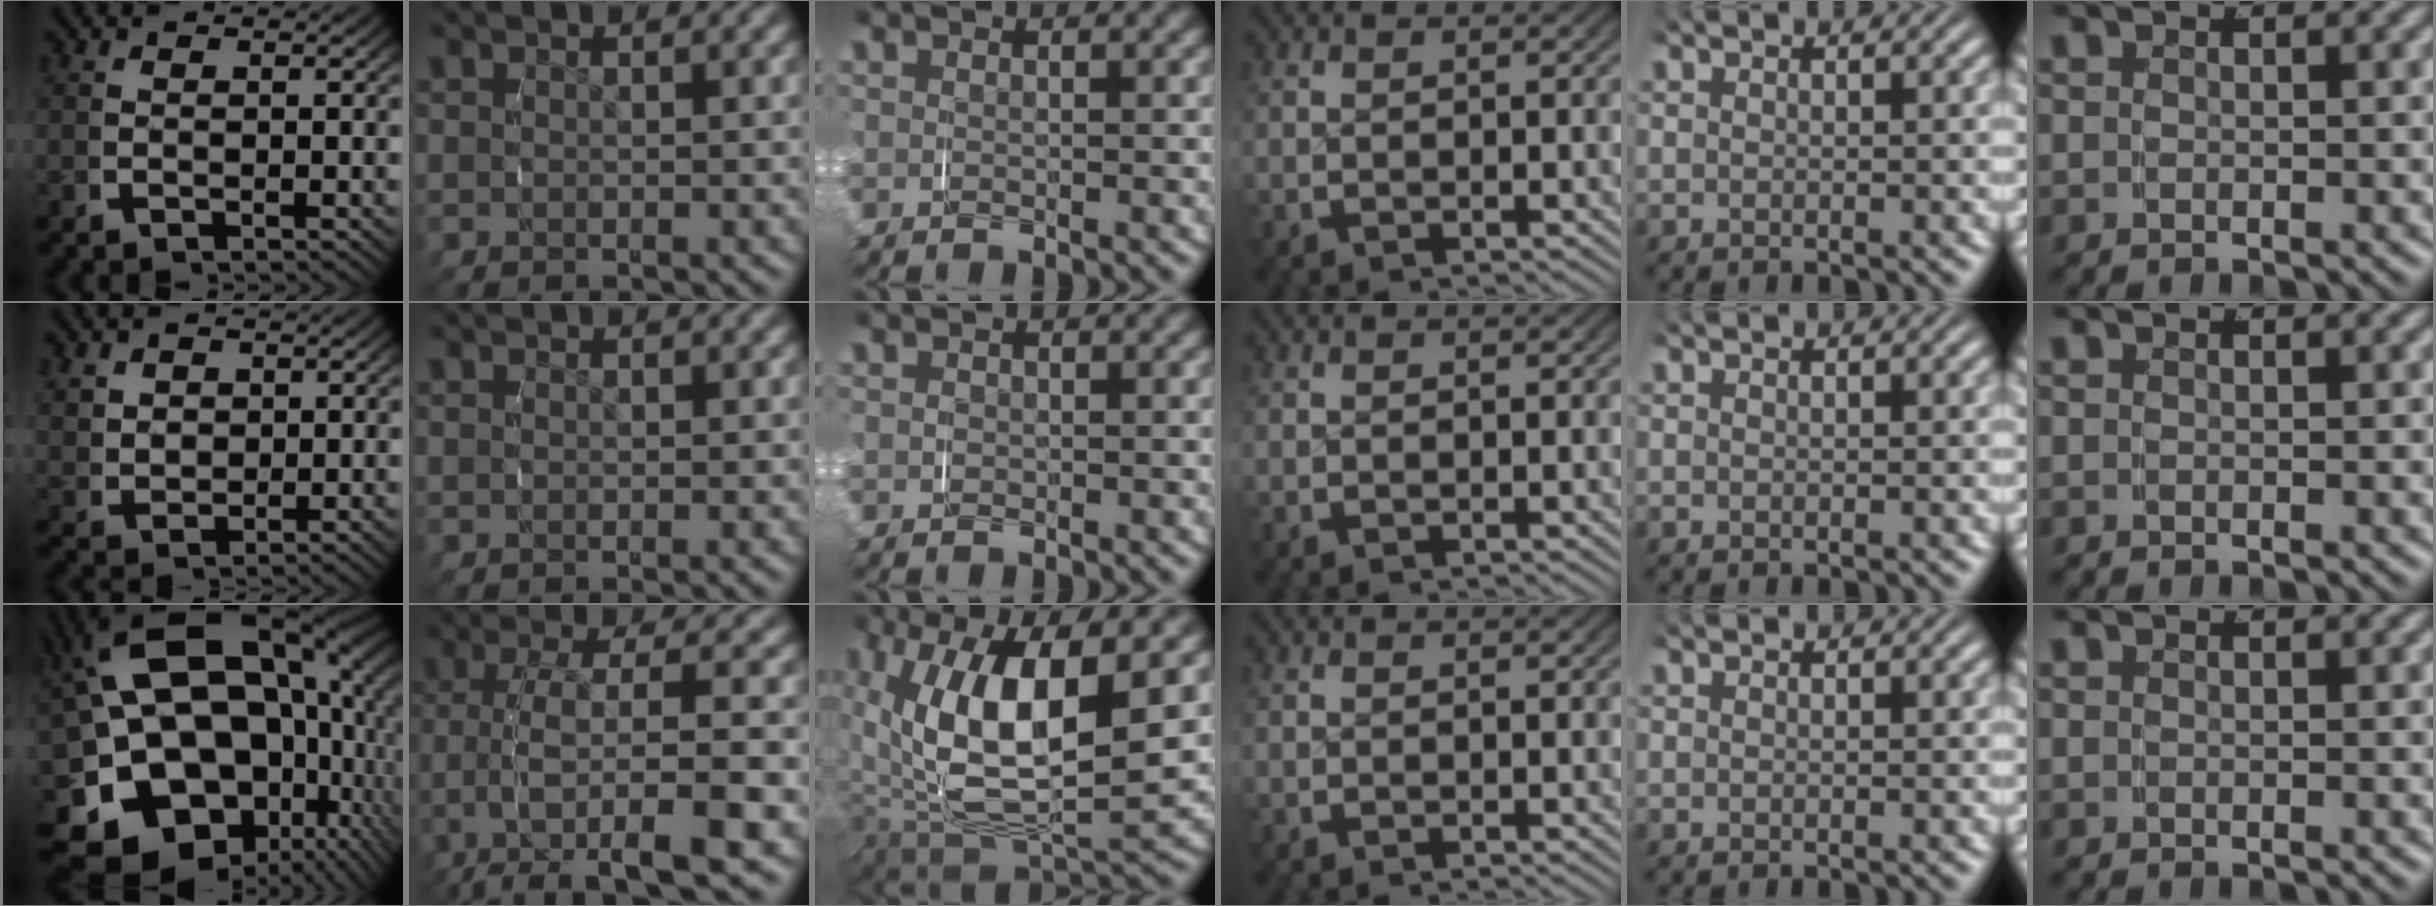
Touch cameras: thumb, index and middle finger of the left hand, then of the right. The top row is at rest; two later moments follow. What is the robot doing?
{"motion": "grasp_and_lifting", "object": "shorts"}